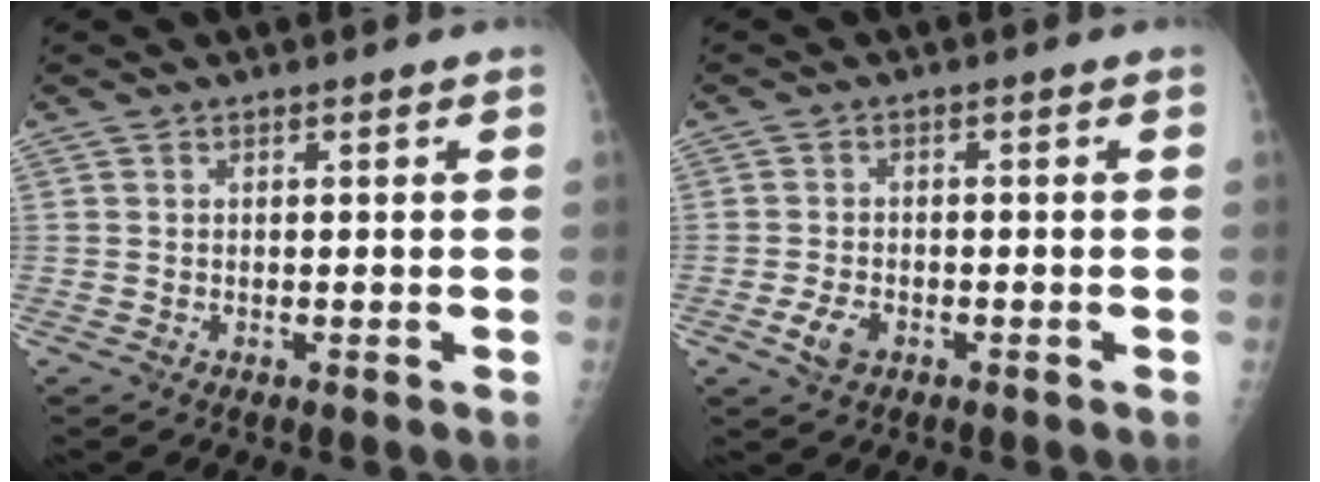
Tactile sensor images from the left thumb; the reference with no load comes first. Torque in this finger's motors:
{"motor_torque": [-0.33, 0.35, 0.23, 0.08, 0.00]}